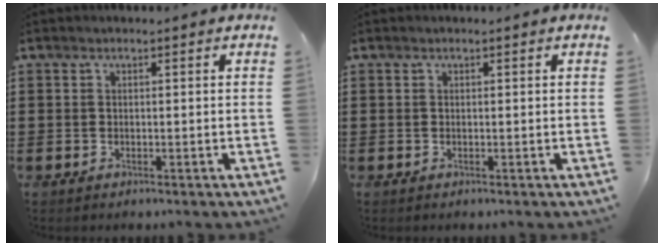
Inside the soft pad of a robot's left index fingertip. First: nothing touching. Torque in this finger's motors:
{"motor_torque": [-0.02, -0.01, 0.04, 0.00]}